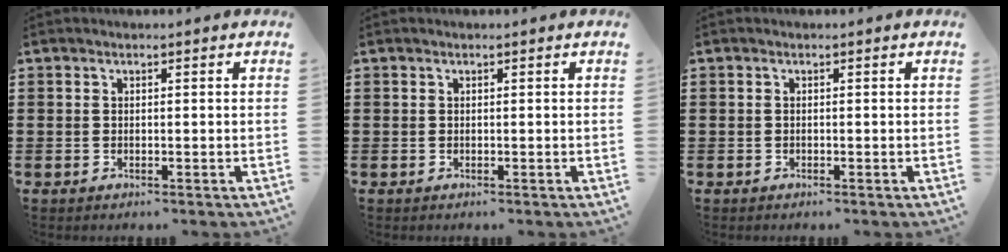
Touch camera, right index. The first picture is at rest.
{"total": 0.0}
{"total": 0.0}